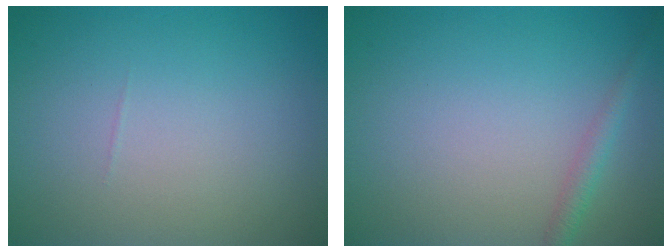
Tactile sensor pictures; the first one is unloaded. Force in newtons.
{"total": 1.6, "press": 1.6, "slide": 0.1}